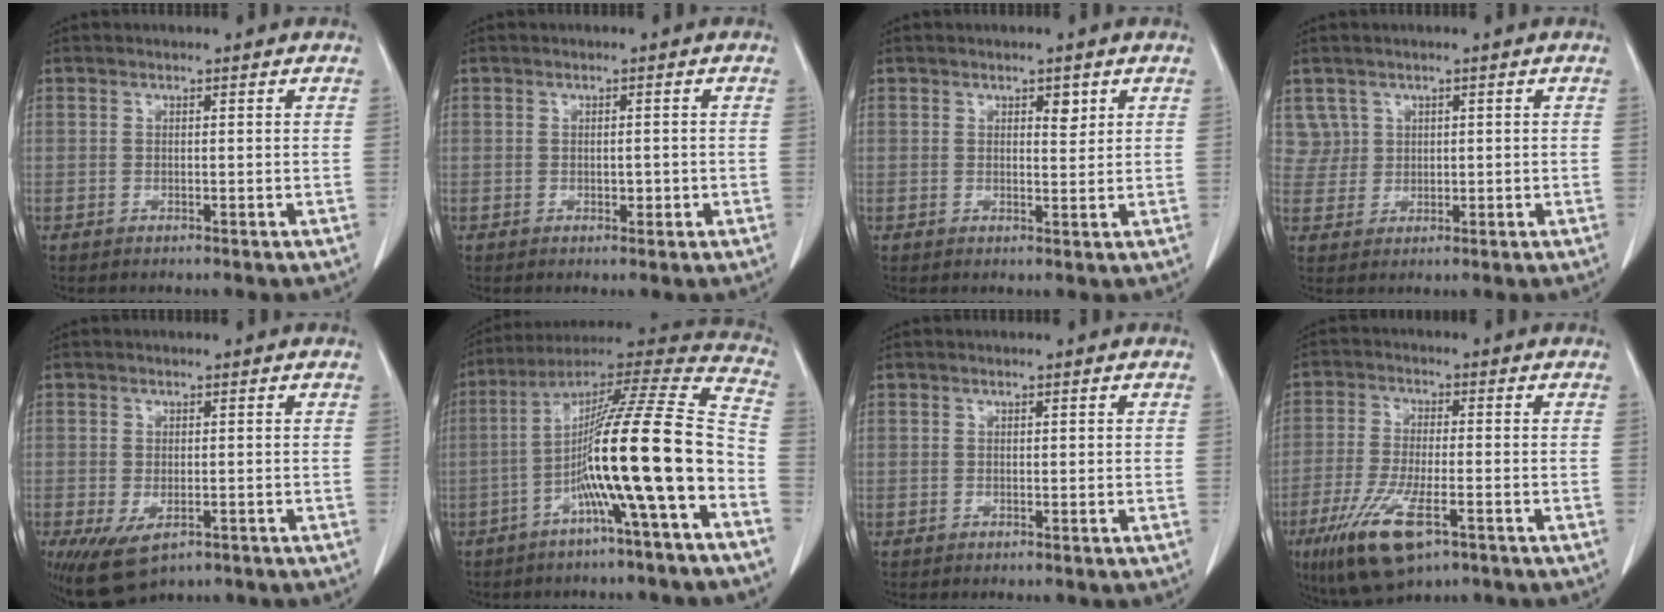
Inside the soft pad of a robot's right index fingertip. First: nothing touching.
{"total": 1.5, "force": [-0.3, 0.8, 1.2], "torque": [-0.017, 0.000, 0.001]}
{"total": 2.0, "force": [1.1, 0.8, 1.5], "torque": [-0.018, -0.005, 0.015]}
{"total": 3.4, "force": [1.6, 2.9, -0.4], "torque": [0.023, 0.008, 0.031]}
{"total": 6.4, "force": [-3.4, 3.2, 4.4], "torque": [-0.076, -0.014, -0.049]}
{"total": 19.6, "force": [-6.4, -0.4, 18.5], "torque": [-0.313, 0.012, -0.116]}
{"total": 0.6, "force": [0.1, 0.2, 0.5], "torque": [-0.007, 0.001, 0.002]}
{"total": 11.3, "force": [-5.9, 3.0, 9.2], "torque": [-0.183, -0.025, -0.097]}